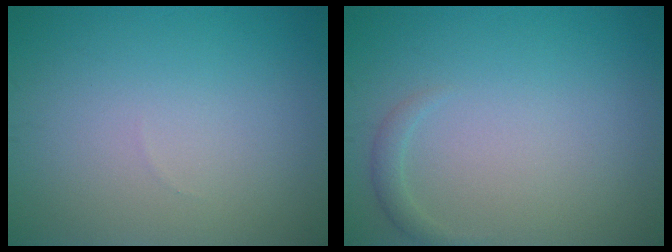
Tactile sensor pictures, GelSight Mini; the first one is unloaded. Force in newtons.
{"total": 1.1, "press": 1.1, "slide": 0.0}